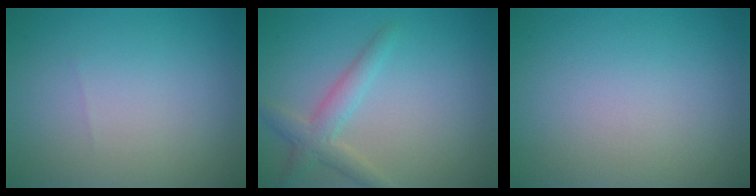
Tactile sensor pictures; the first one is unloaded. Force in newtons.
{"total": 2.8, "press": 2.8, "slide": 0.1}
{"total": 0.0}